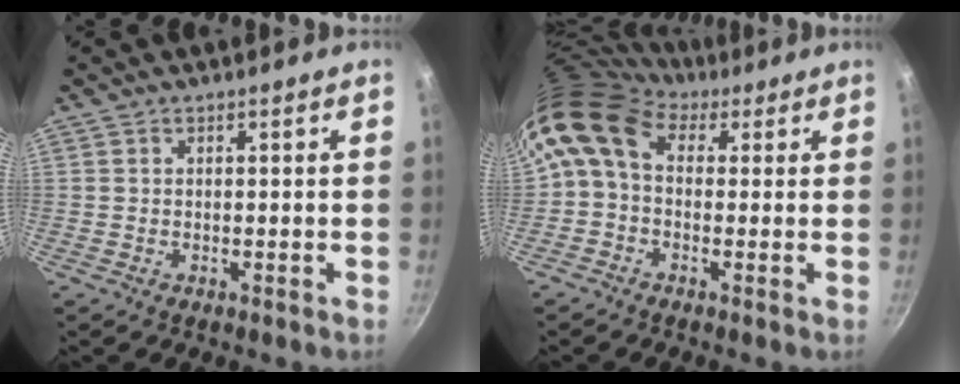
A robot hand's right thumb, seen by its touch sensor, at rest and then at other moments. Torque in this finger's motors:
{"motor_torque": [2.37, 2.64, 0.77, -0.60, 0.47]}